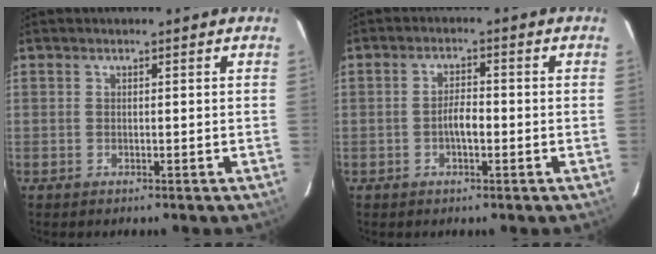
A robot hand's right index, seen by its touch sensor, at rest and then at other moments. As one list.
[{"total": 3.2, "force": [-1.0, 1.2, 2.8], "torque": [-0.053, 0.006, -0.016]}]